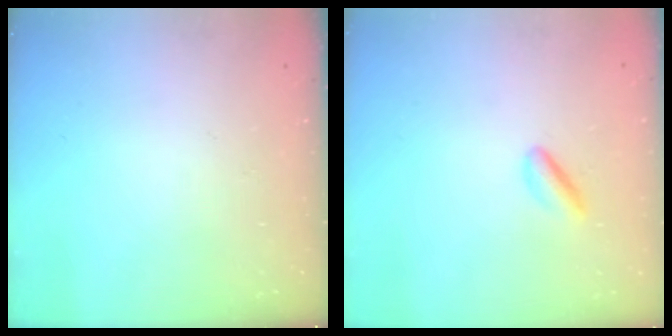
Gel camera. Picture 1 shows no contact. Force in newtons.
{"total": 3.3, "press": 3.2, "slide": 1.1}